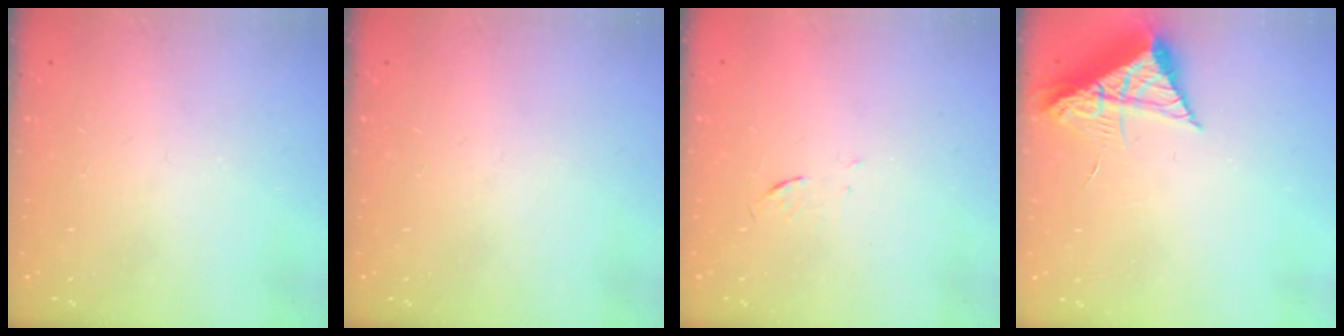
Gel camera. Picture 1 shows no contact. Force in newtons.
{"total": 0.0}
{"total": 3.1, "press": 2.8, "slide": 1.2}
{"total": 9.4, "press": 9.4, "slide": 0.5}